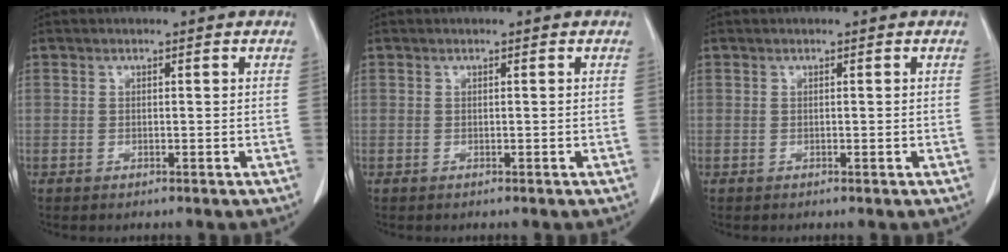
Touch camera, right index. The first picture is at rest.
{"total": 0.0}
{"total": 0.0}